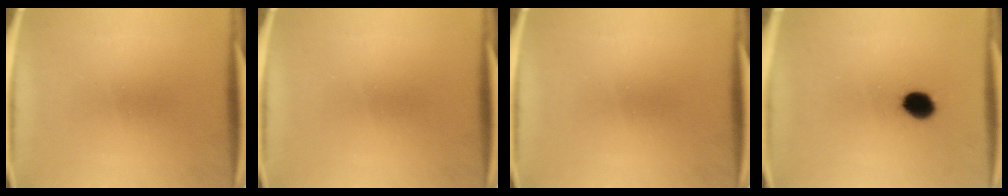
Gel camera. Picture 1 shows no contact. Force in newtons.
{"total": 0.0}
{"total": 0.0}
{"total": 6.1}